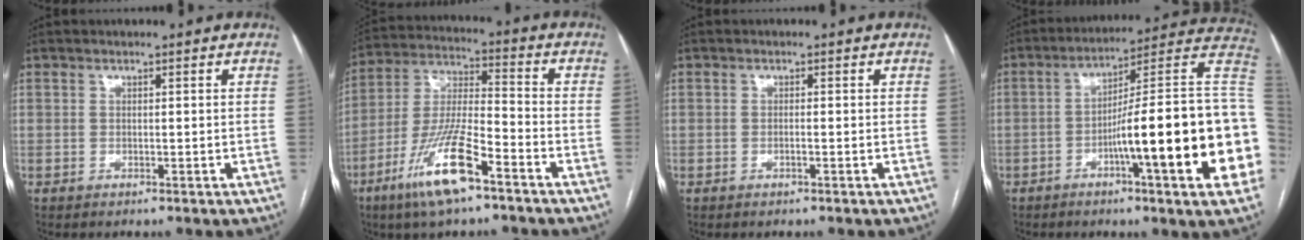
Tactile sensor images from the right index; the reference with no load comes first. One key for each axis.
{"total": 13.7, "fx": -7.9, "fy": 2.0, "fz": 11.0, "tx": -0.225, "ty": -0.018, "tz": -0.147}
{"total": 0.6, "fx": -0.3, "fy": 0.0, "fz": 0.6, "tx": -0.011, "ty": 0.001, "tz": -0.004}
{"total": 23.9, "fx": -4.7, "fy": 0.9, "fz": 23.4, "tx": -0.230, "ty": 0.016, "tz": -0.072}